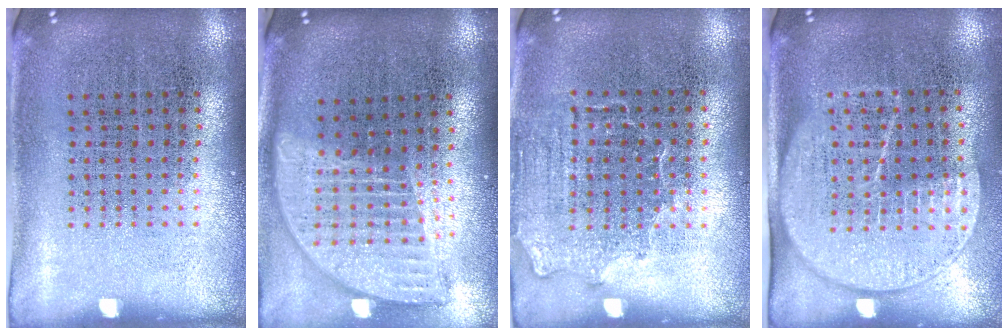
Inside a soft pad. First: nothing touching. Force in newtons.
{"total": 1.9, "press": 1.5, "slide": 1.2}
{"total": 1.4, "press": 1.2, "slide": 0.7}
{"total": 1.8, "press": 1.5, "slide": 1.0}